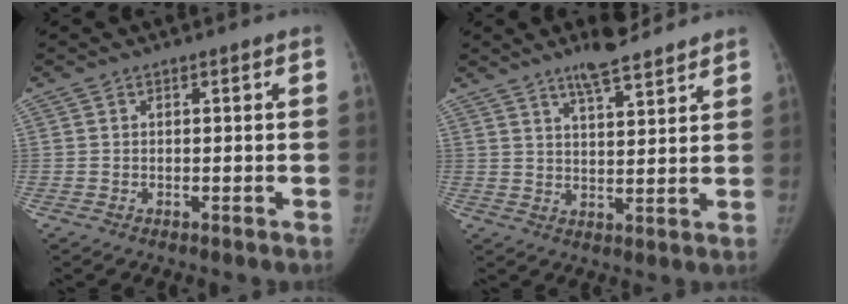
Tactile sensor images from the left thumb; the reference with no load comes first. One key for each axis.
{"total": 7.9, "fx": 6.2, "fy": 1.8, "fz": 4.6, "tx": -0.059, "ty": -0.034, "tz": 0.099}